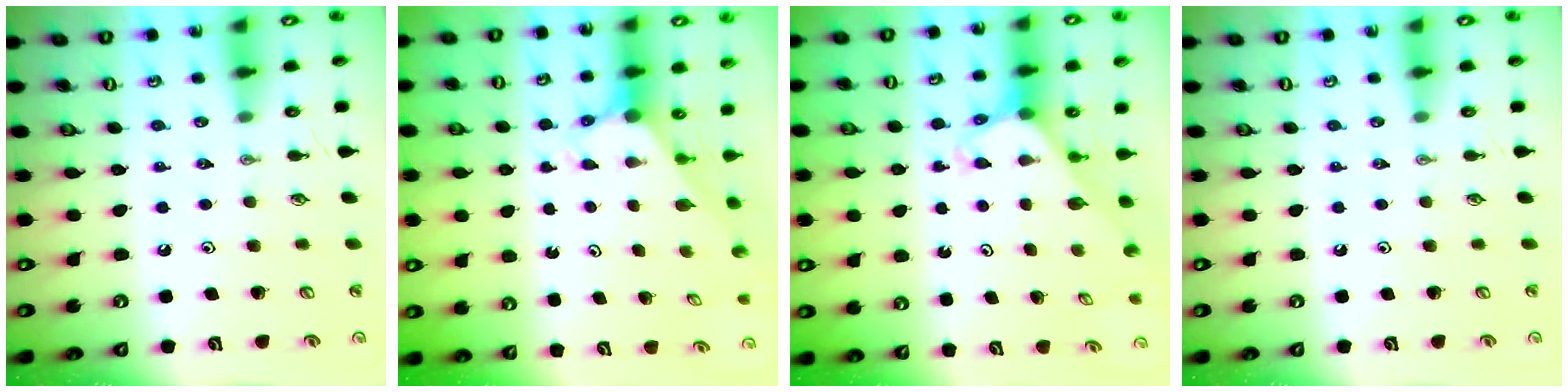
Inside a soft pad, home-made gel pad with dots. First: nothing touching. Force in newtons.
{"total": 2.9, "press": 2.9, "slide": 0.0}
{"total": 2.8, "press": 2.8, "slide": 0.2}
{"total": 0.0}